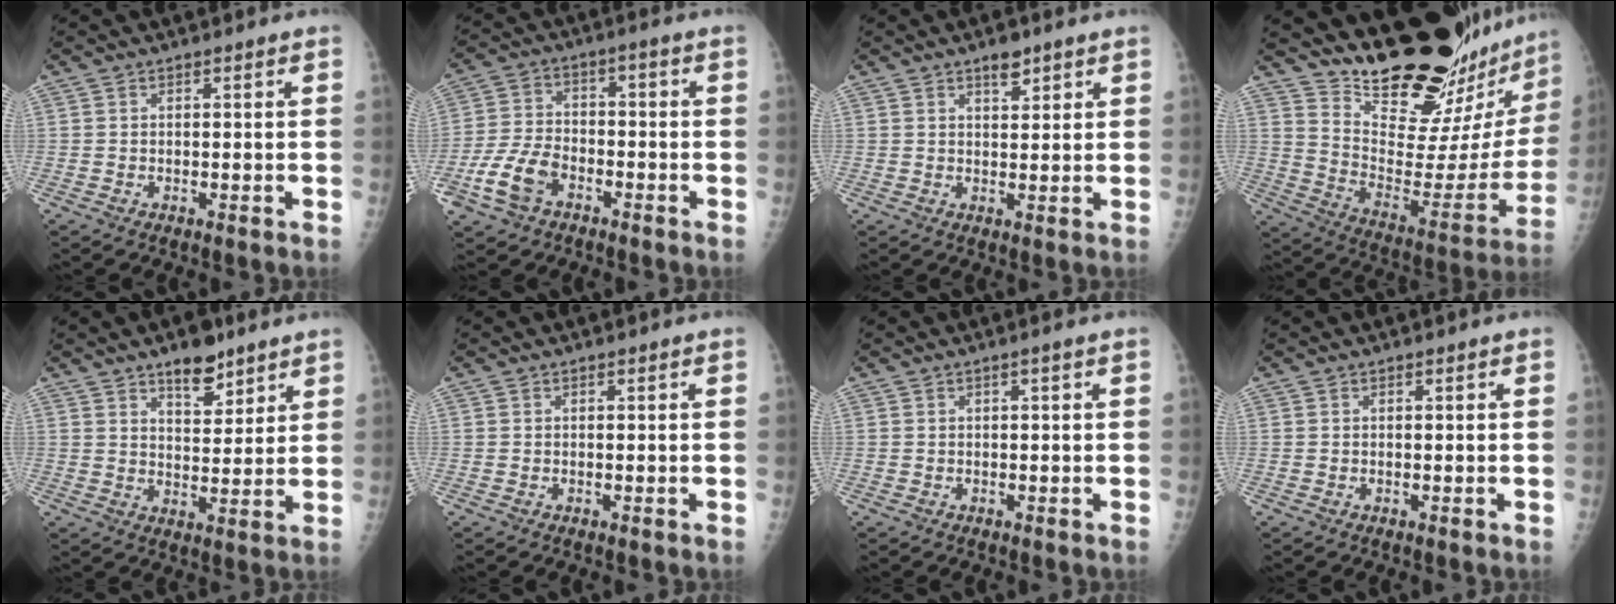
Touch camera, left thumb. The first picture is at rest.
{"total": 9.6, "force": [-4.7, 6.1, 5.7], "torque": [-0.117, 0.025, -0.090]}
{"total": 3.3, "force": [2.3, 1.7, 1.7], "torque": [-0.009, -0.012, 0.034]}
{"total": 26.8, "force": [23.9, 5.1, 11.1], "torque": [-0.133, -0.200, 0.344]}
{"total": 7.8, "force": [5.5, 3.7, 4.1], "torque": [-0.034, -0.034, 0.086]}
{"total": 0.0}
{"total": 0.0}
{"total": 0.0}